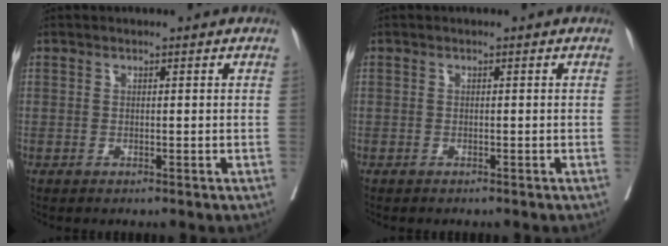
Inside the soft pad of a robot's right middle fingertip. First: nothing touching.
{"total": 1.0, "force": [-0.8, -0.1, 0.4], "torque": [-0.001, 0.000, -0.012]}